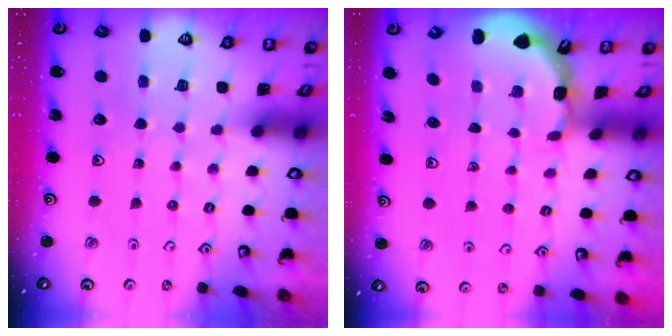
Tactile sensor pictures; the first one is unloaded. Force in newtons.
{"total": 1.9, "press": 1.9, "slide": 0.1}